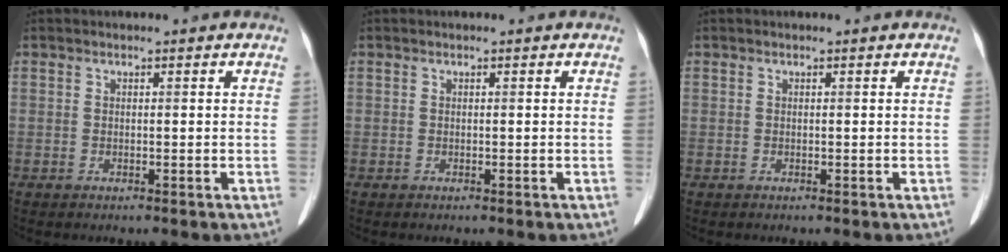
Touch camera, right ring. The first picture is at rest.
{"total": 0.0}
{"total": 0.0}